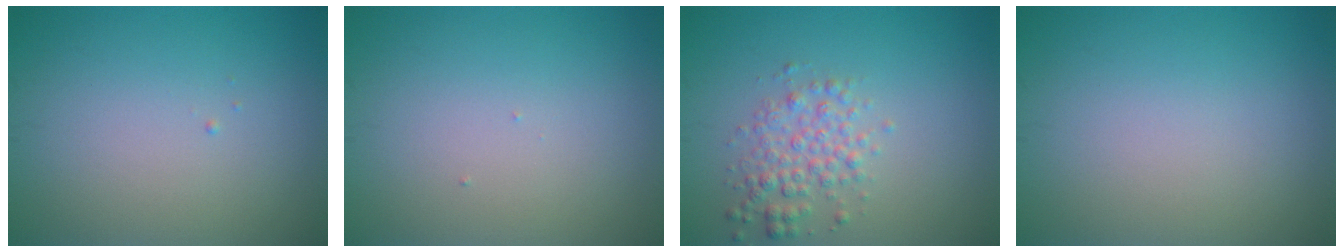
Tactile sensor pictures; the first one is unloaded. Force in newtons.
{"total": 0.0}
{"total": 2.8, "press": 2.8, "slide": 0.0}
{"total": 0.0}